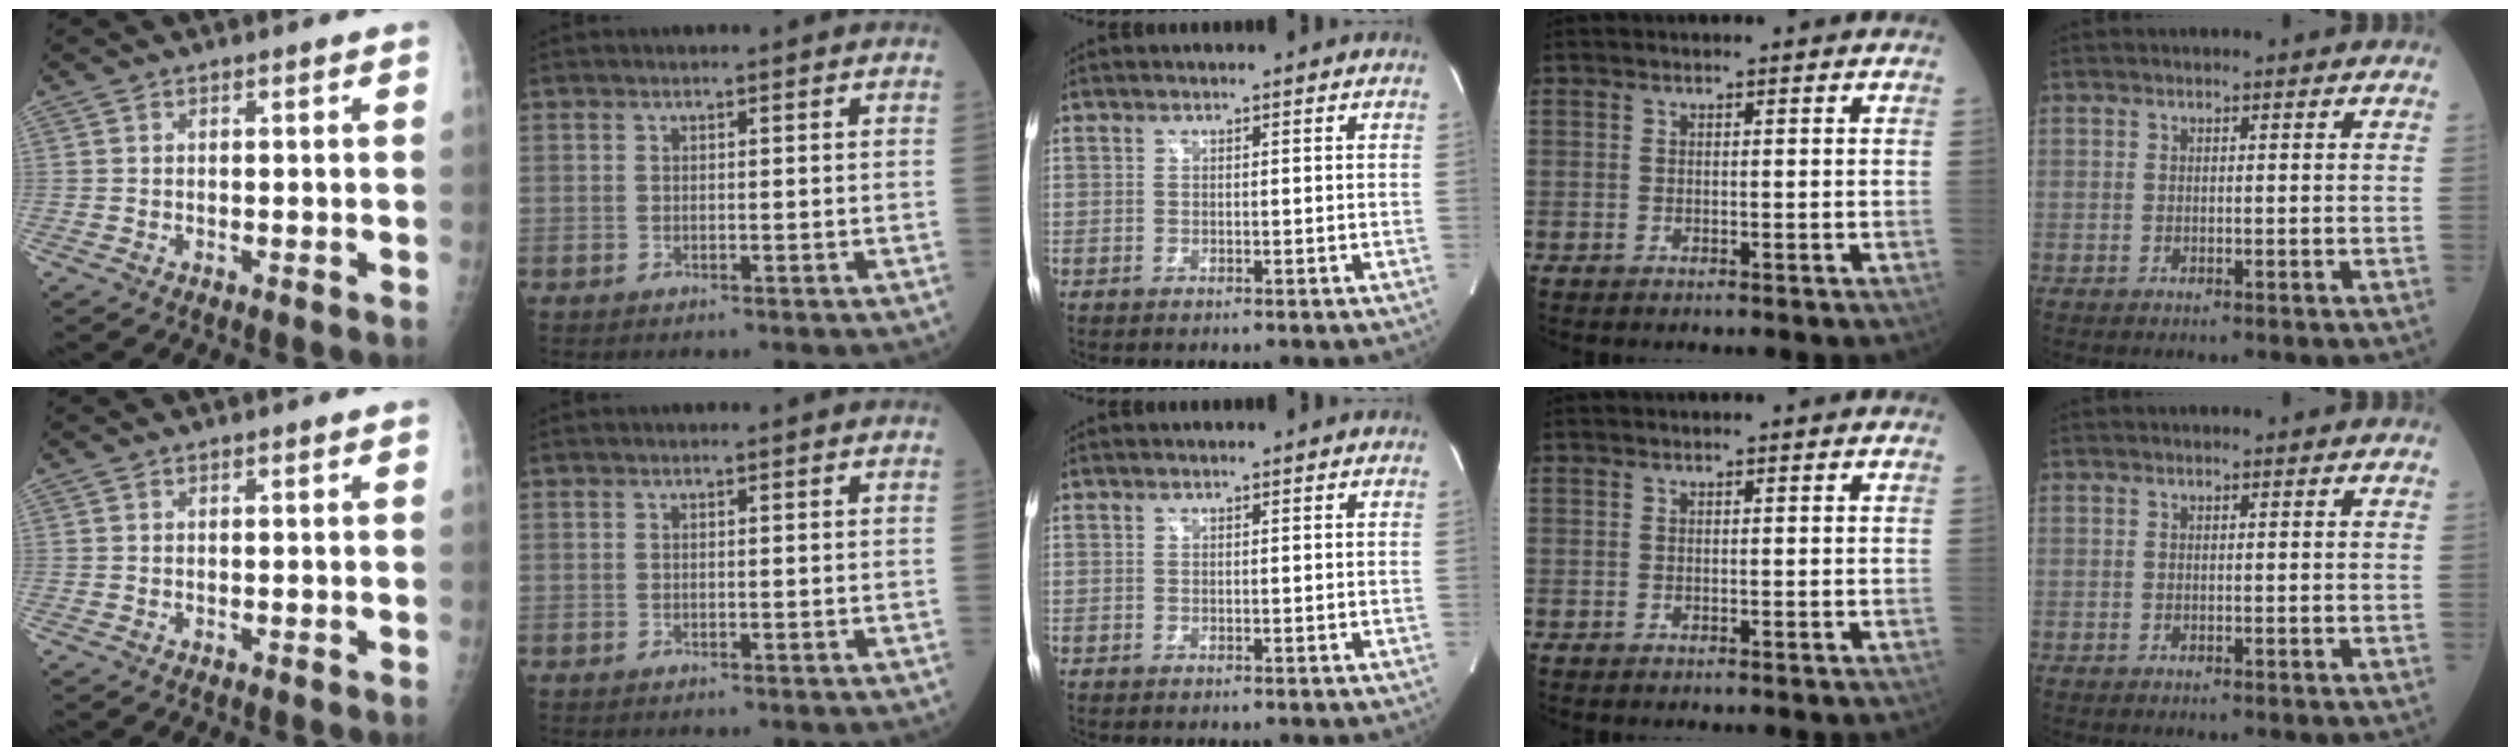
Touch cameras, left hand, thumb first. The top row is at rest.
{}